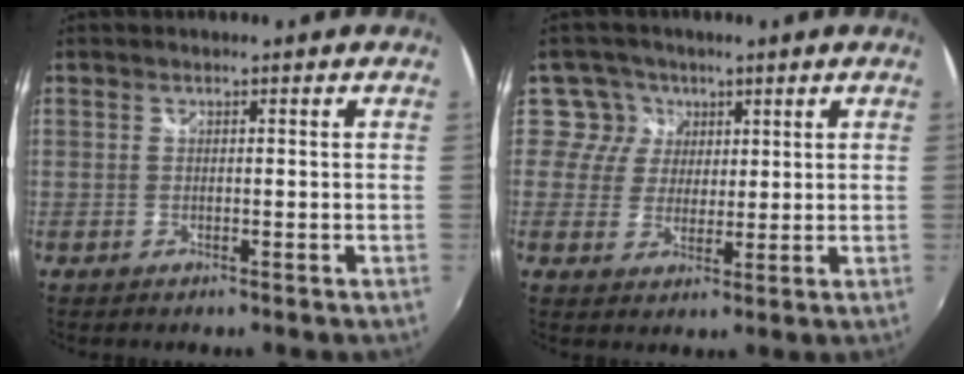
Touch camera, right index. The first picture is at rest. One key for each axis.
{"total": 5.3, "fx": 2.1, "fy": 4.9, "fz": 0.0, "tx": 0.017, "ty": 0.007, "tz": 0.027}